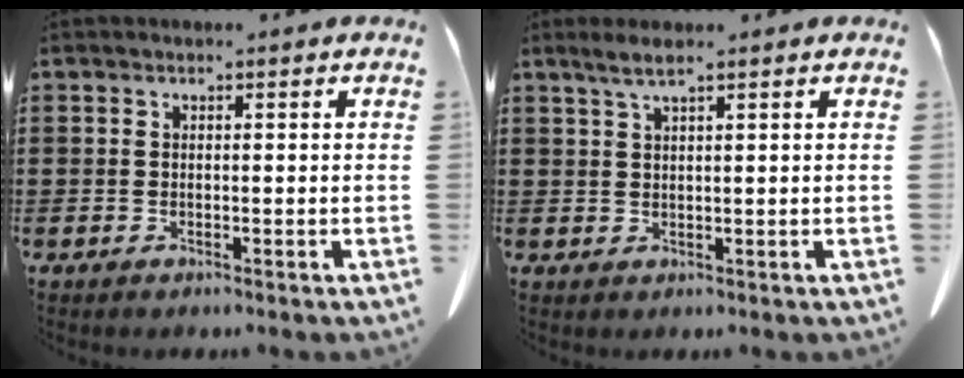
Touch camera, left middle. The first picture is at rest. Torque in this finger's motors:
{"motor_torque": [0.22, 0.12, 0.17, 0.06]}